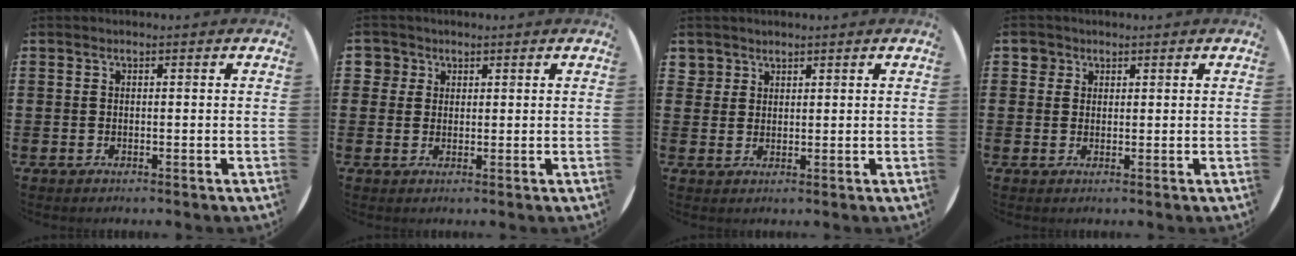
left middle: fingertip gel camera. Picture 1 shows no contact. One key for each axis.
{"total": 2.2, "fx": 1.3, "fy": 1.7, "fz": 0.2, "tx": 0.008, "ty": 0.002, "tz": 0.022}
{"total": 2.1, "fx": 1.7, "fy": 1.3, "fz": 0.0, "tx": 0.004, "ty": 0.002, "tz": 0.032}
{"total": 1.8, "fx": 1.3, "fy": 1.2, "fz": 0.0, "tx": 0.014, "ty": -0.002, "tz": 0.022}